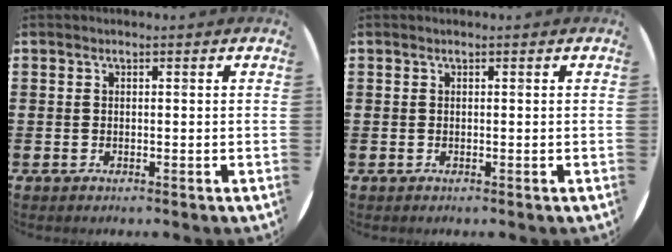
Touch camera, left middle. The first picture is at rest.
{"total": 0.0}